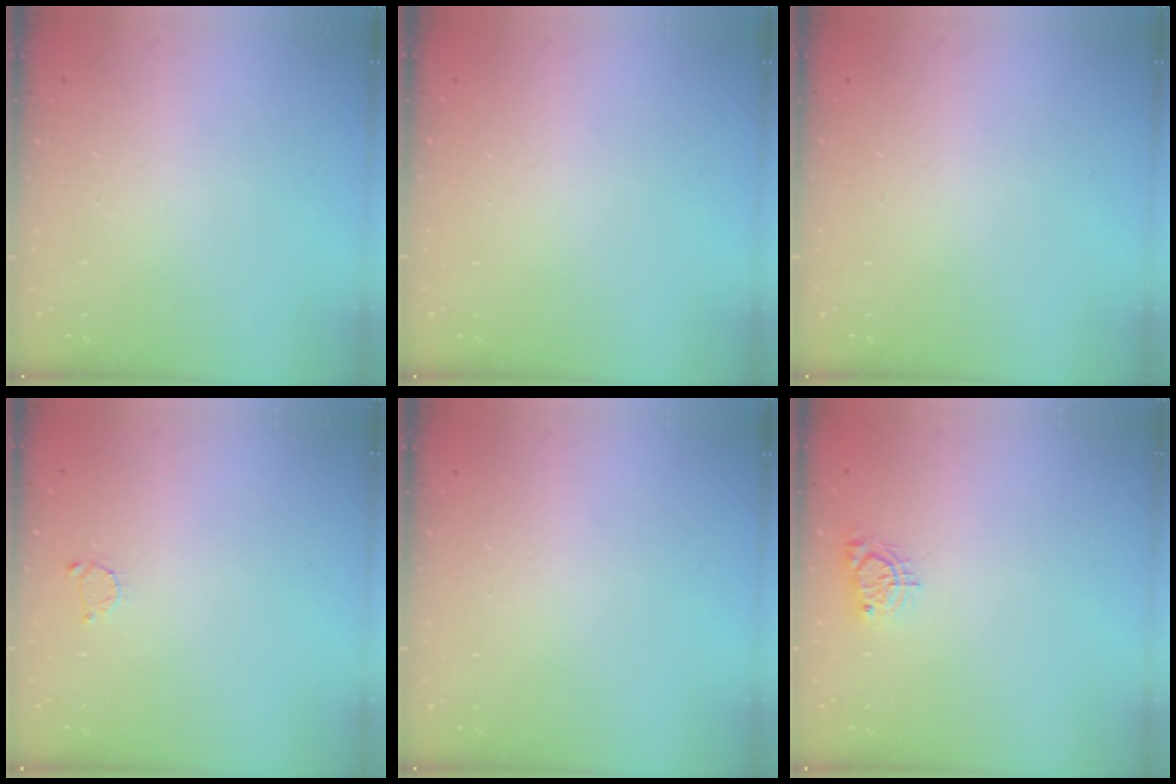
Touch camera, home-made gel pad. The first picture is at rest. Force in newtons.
{"total": 0.0}
{"total": 0.0}
{"total": 2.6, "press": 2.5, "slide": 0.4}
{"total": 0.0}
{"total": 4.8, "press": 4.8, "slide": 0.4}